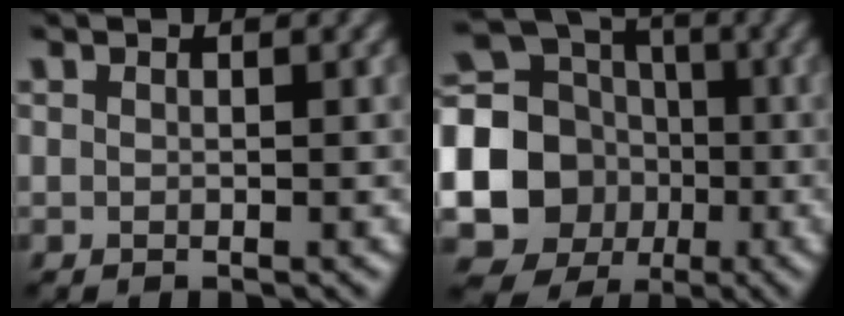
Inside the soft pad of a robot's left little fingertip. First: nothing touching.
{"total": 13.5, "force": [-2.4, 12.3, 5.0], "torque": [-0.117, -0.031, -0.059]}